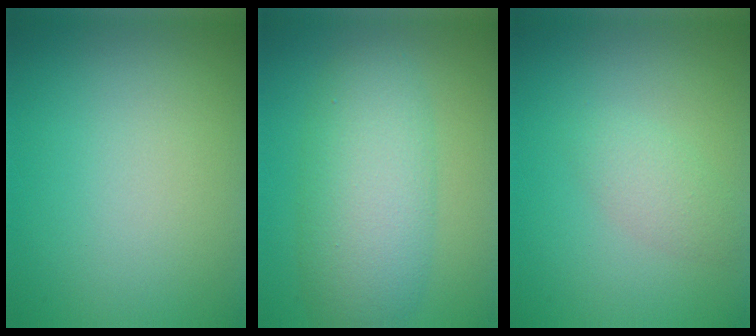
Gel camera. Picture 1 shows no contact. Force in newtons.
{"total": 6.6, "press": 6.6, "slide": 0.2}
{"total": 1.8, "press": 1.8, "slide": 0.1}